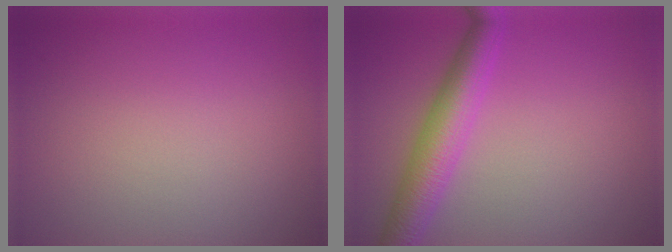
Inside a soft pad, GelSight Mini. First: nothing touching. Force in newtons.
{"total": 4.8, "press": 4.8, "slide": 0.0}